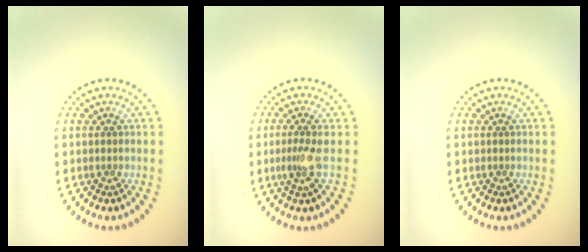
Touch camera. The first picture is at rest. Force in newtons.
{"total": 2.1, "press": 1.5, "slide": 1.5}
{"total": 0.0}